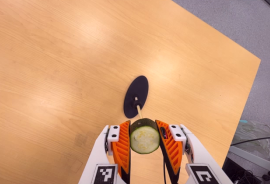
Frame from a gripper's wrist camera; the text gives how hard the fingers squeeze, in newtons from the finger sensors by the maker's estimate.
{"total": 13.5, "left": 12.6, "right": 14.4}